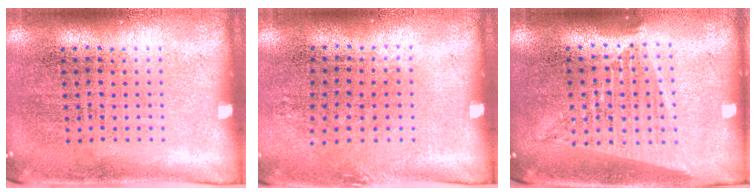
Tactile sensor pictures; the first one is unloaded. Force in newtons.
{"total": 0.8, "press": 0.7, "slide": 0.4}
{"total": 1.8, "press": 1.6, "slide": 0.8}